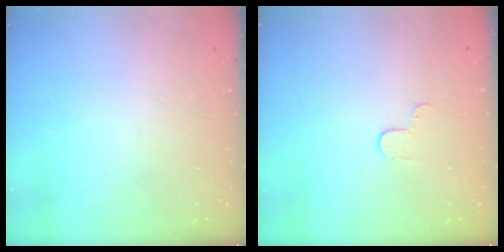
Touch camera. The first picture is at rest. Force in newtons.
{"total": 2.9, "press": 2.9, "slide": 0.3}